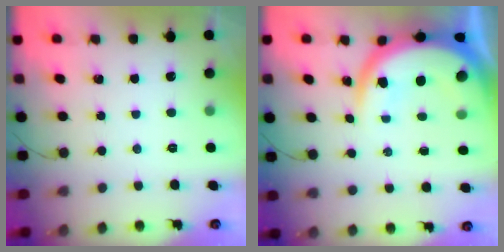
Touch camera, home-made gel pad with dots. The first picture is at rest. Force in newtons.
{"total": 13.8, "press": 13.7, "slide": 1.3}